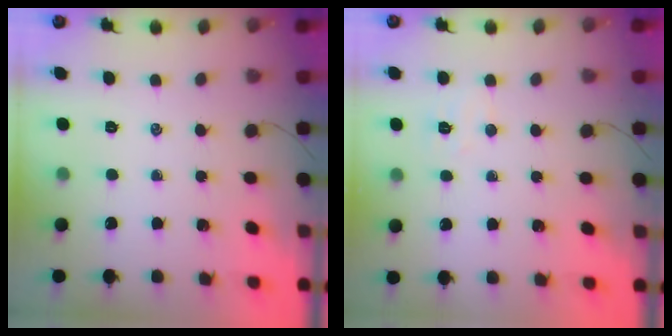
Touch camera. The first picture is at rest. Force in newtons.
{"total": 4.1, "press": 4.0, "slide": 0.9}